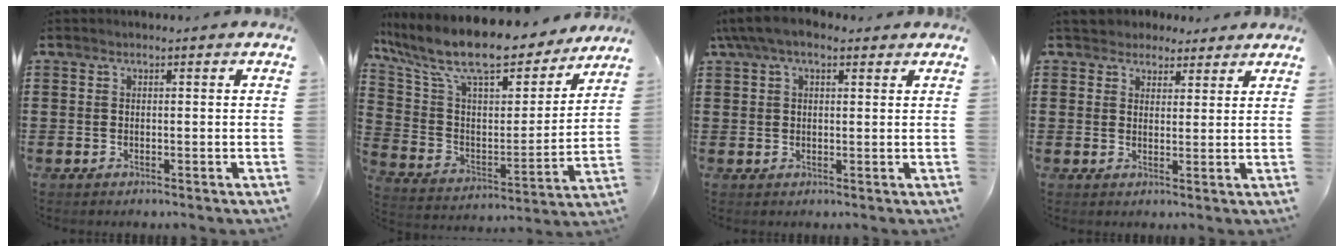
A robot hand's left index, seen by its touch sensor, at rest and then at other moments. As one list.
[{"total": 12.6, "force": [10.3, 2.8, 6.8], "torque": [-0.165, -0.066, 0.176]}, {"total": 5.3, "force": [3.4, 2.2, 3.5], "torque": [-0.076, 0.008, 0.062]}, {"total": 3.6, "force": [2.8, 2.2, -0.4], "torque": [-0.010, 0.005, 0.055]}]